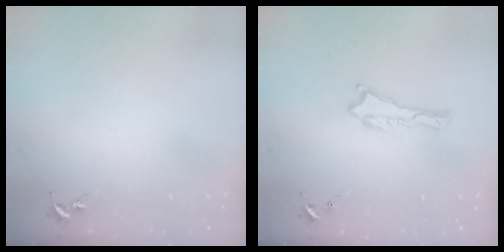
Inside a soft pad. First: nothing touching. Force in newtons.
{"total": 0.0}